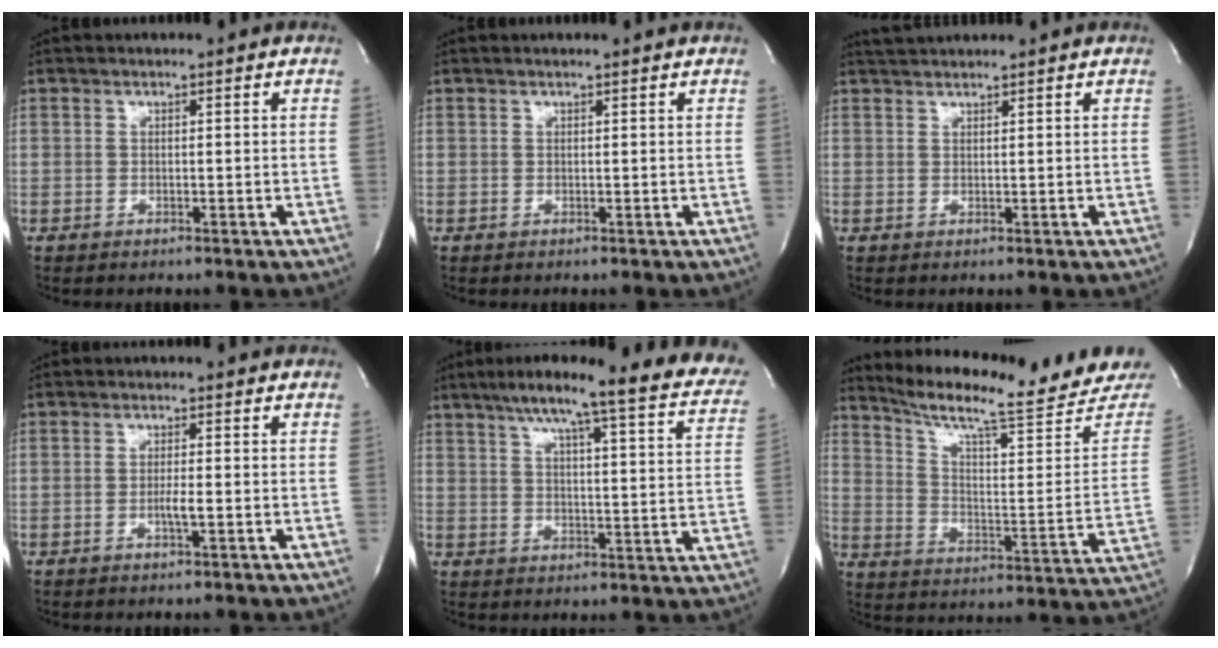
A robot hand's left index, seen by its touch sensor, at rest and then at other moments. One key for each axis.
{"total": 1.0, "fx": 0.9, "fy": -0.2, "fz": 0.2, "tx": -0.010, "ty": -0.002, "tz": 0.011}
{"total": 3.1, "fx": 3.0, "fy": -0.2, "fz": 0.8, "tx": -0.013, "ty": 0.023, "tz": 0.056}
{"total": 1.8, "fx": -0.7, "fy": -0.1, "fz": 1.7, "tx": -0.035, "ty": -0.006, "tz": -0.013}
{"total": 24.8, "fx": 20.1, "fy": 2.4, "fz": 14.3, "tx": -0.207, "ty": -0.020, "tz": 0.240}
{"total": 21.2, "fx": 18.8, "fy": 2.4, "fz": 9.5, "tx": -0.149, "ty": -0.045, "tz": 0.258}